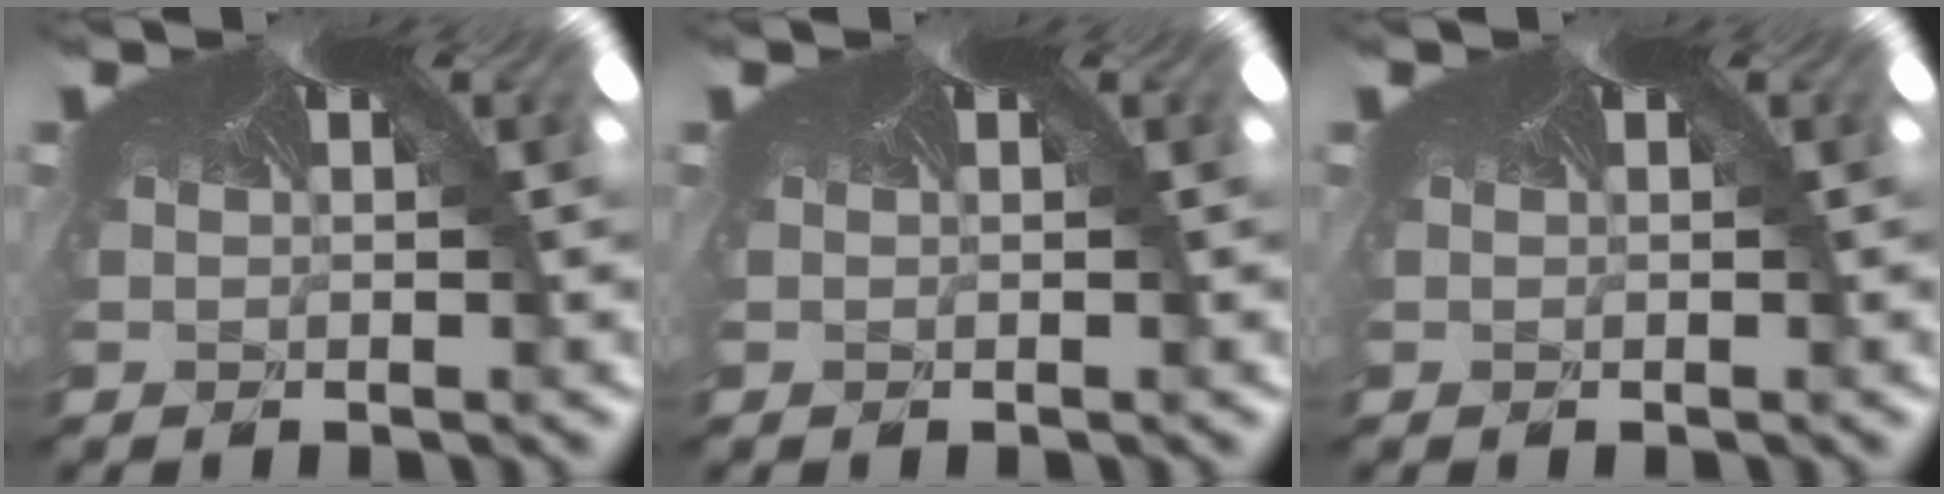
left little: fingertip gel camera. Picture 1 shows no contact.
{"total": 0.0}
{"total": 0.0}